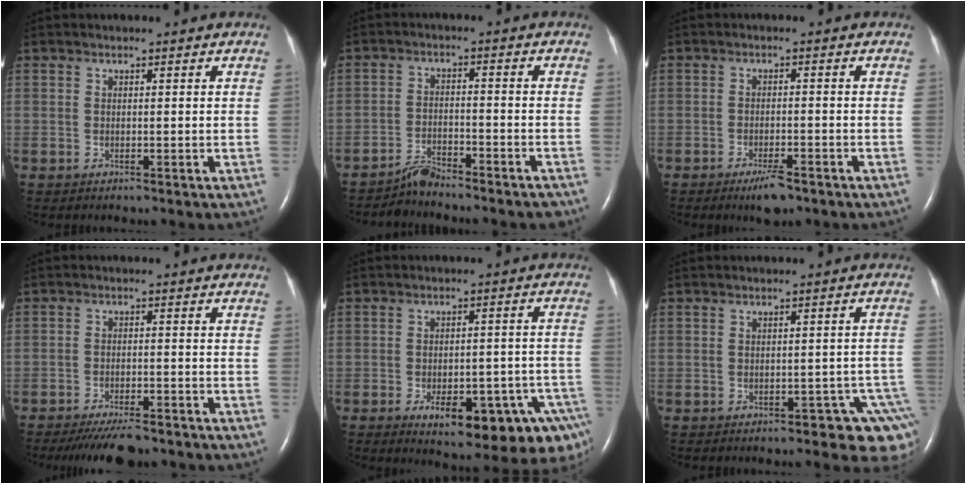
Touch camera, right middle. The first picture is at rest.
{"total": 5.1, "force": [-4.9, 0.6, 1.1], "torque": [-0.015, -0.007, -0.081]}
{"total": 3.8, "force": [-2.7, 0.8, 2.6], "torque": [-0.050, -0.004, -0.041]}
{"total": 8.0, "force": [-7.1, 1.5, 3.5], "torque": [-0.051, -0.016, -0.108]}
{"total": 16.5, "force": [-9.4, 5.1, 12.5], "torque": [-0.089, 0.024, -0.115]}
{"total": 6.5, "force": [-4.6, 2.7, 3.7], "torque": [-0.015, 0.013, -0.055]}